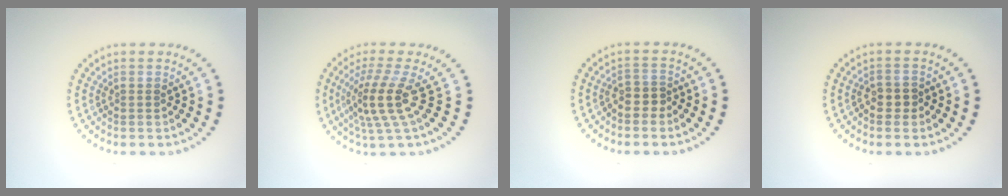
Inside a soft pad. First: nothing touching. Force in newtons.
{"total": 4.2, "press": 3.0, "slide": 3.0}
{"total": 1.7, "press": 1.4, "slide": 1.0}
{"total": 1.3, "press": 1.2, "slide": 0.5}